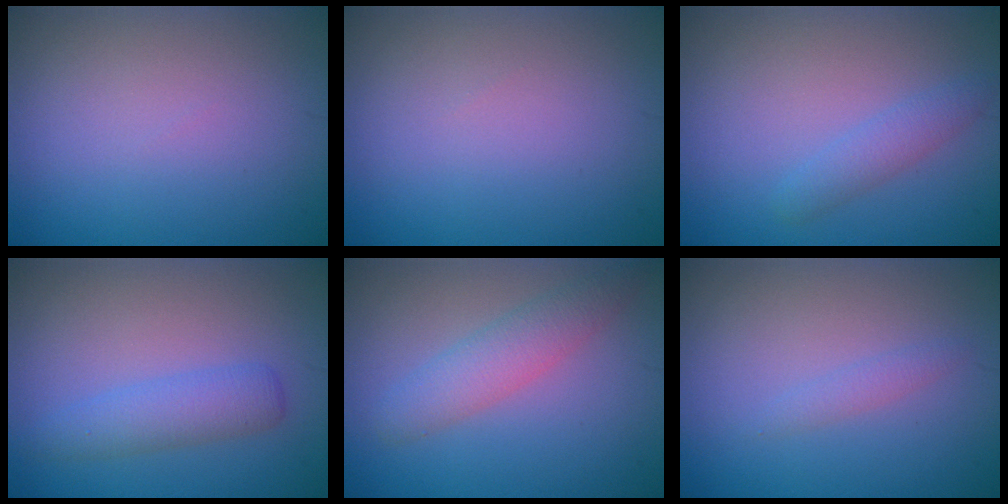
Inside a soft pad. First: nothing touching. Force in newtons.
{"total": 0.0}
{"total": 1.8, "press": 1.8, "slide": 0.1}
{"total": 2.8, "press": 2.7, "slide": 0.2}
{"total": 3.0, "press": 2.9, "slide": 0.2}
{"total": 0.9, "press": 0.9, "slide": 0.1}